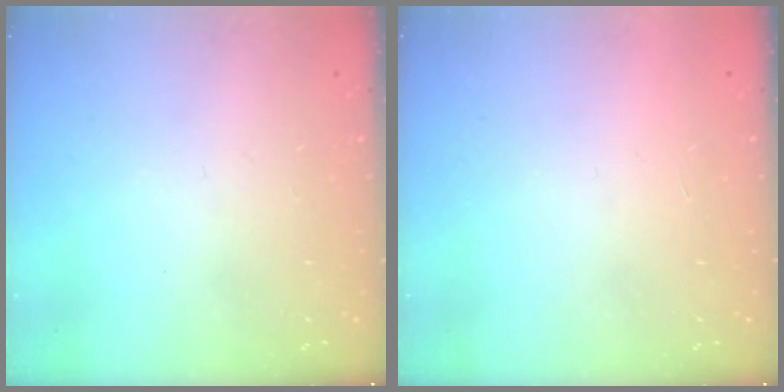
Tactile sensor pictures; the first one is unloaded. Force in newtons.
{"total": 1.7, "press": 1.7, "slide": 0.1}